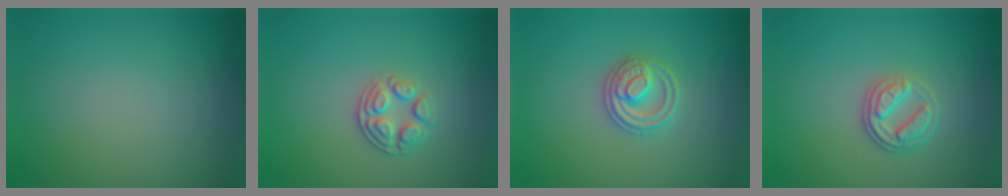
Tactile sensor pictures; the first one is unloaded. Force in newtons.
{"total": 2.7, "press": 2.3, "slide": 1.4}
{"total": 2.8, "press": 2.8, "slide": 0.4}
{"total": 2.7, "press": 2.4, "slide": 1.1}